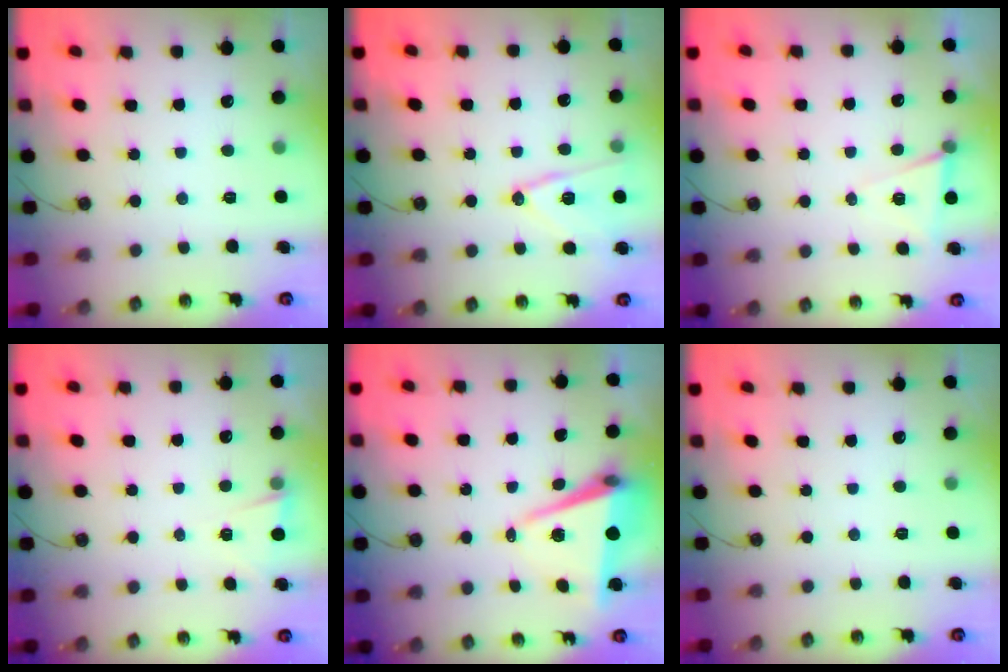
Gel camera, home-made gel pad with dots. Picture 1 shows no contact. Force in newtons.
{"total": 12.8, "press": 12.8, "slide": 0.5}
{"total": 6.3, "press": 4.4, "slide": 4.5}
{"total": 1.5, "press": 1.3, "slide": 0.8}
{"total": 7.4, "press": 6.2, "slide": 4.1}
{"total": 0.0}